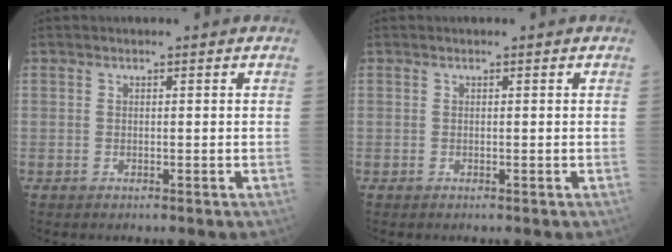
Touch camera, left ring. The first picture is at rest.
{"total": 0.0}